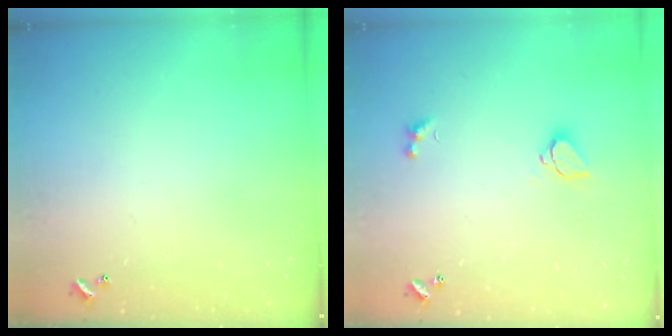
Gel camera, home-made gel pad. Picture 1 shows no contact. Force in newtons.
{"total": 1.6, "press": 1.5, "slide": 0.5}